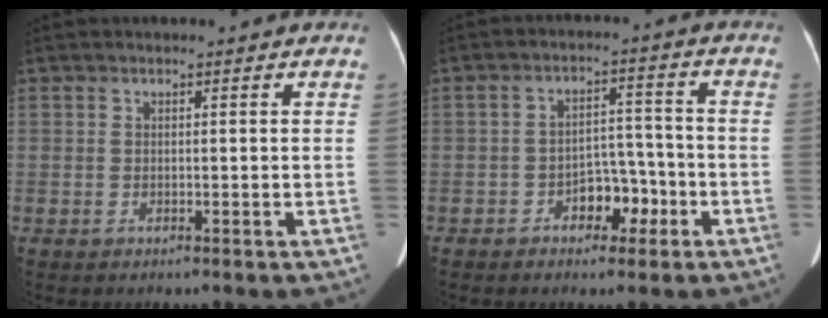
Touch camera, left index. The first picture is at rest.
{"total": 5.5, "force": [-2.8, 3.3, 3.4], "torque": [-0.048, 0.022, -0.044]}